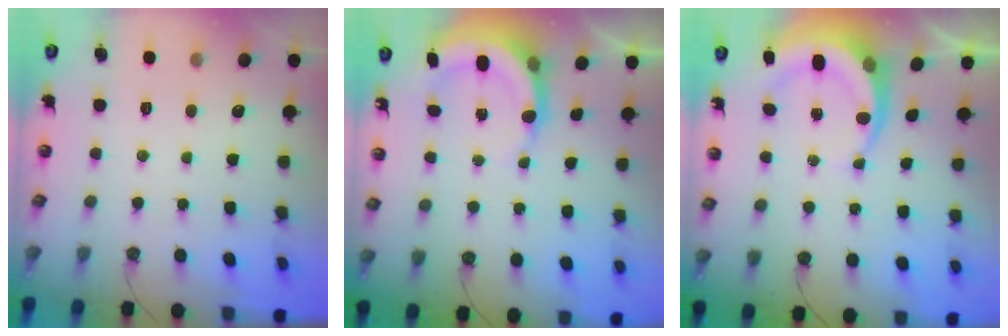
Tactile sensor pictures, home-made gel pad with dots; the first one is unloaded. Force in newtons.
{"total": 5.9, "press": 5.8, "slide": 0.7}
{"total": 7.2, "press": 7.2, "slide": 0.9}